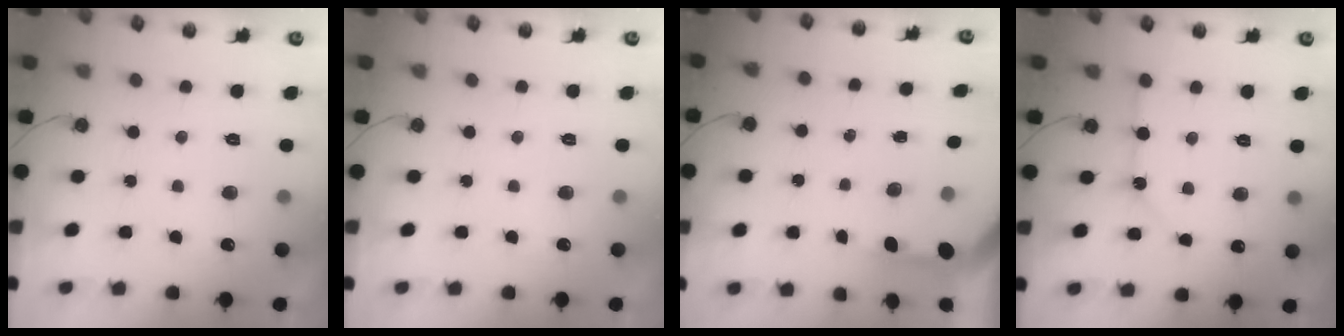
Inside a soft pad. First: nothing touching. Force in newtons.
{"total": 0.0}
{"total": 3.0, "press": 3.0, "slide": 0.2}
{"total": 3.5, "press": 3.5, "slide": 0.3}